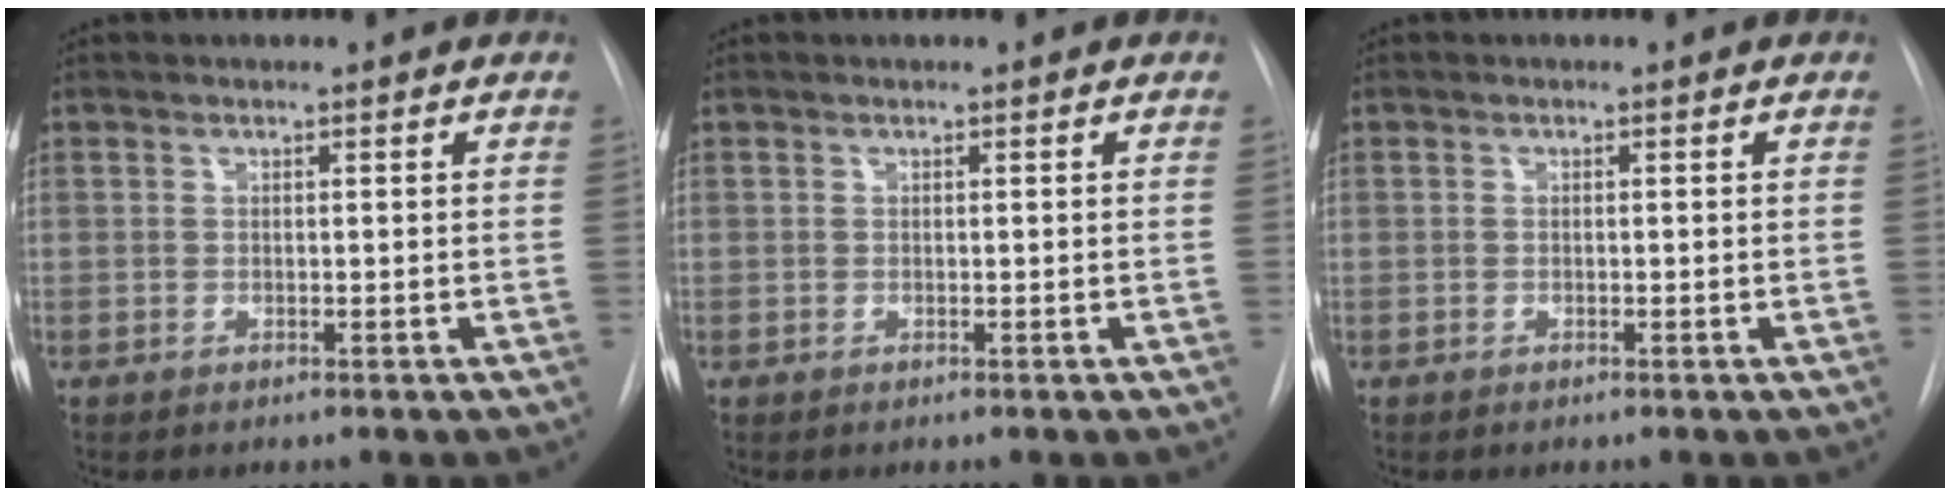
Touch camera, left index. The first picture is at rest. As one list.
[{"total": 0.0}, {"total": 0.0}]